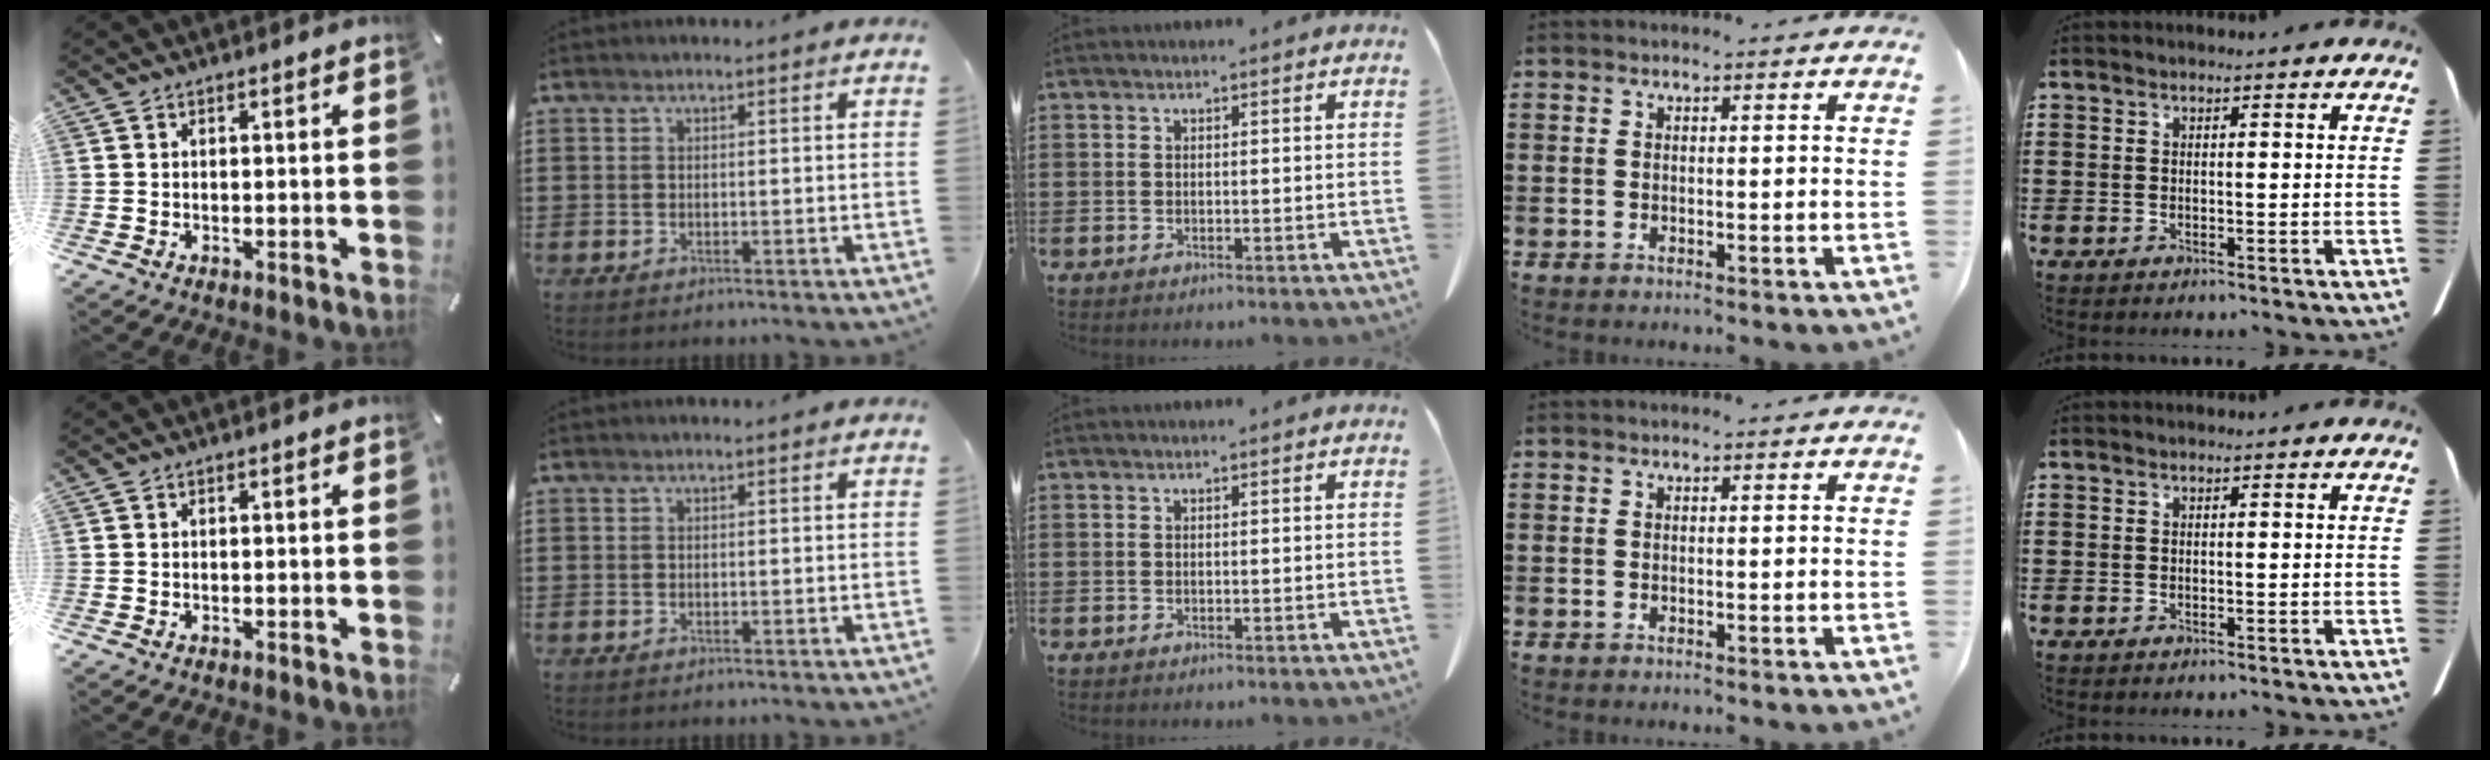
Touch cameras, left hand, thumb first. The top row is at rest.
{}